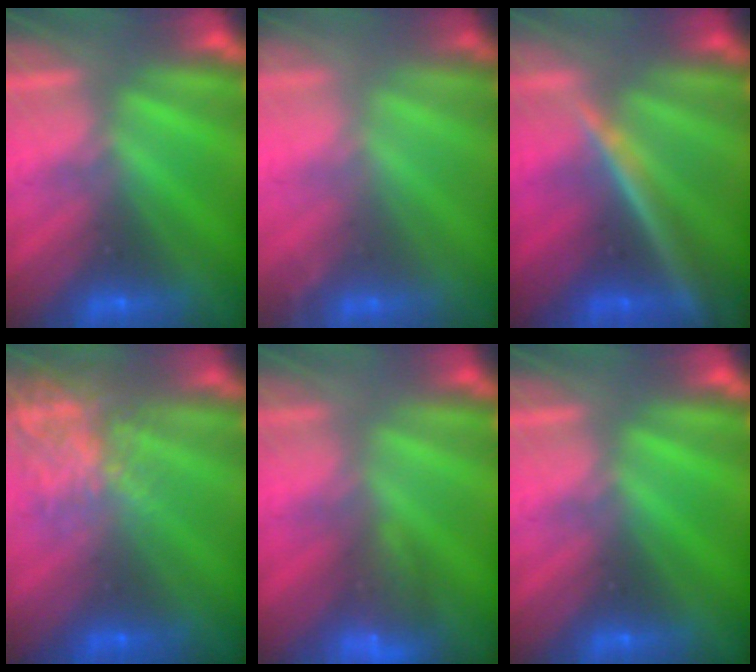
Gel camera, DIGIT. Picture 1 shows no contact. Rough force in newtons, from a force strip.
{"total": 1.5}
{"total": 4.7}
{"total": 8.3}
{"total": 8.6}
{"total": 0.0}